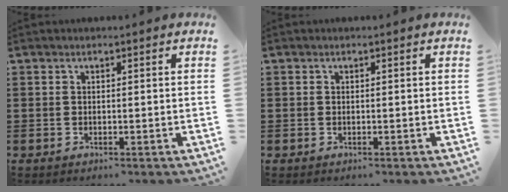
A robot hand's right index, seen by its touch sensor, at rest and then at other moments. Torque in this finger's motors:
{"motor_torque": [2.14, 0.00, 0.13, 0.01]}